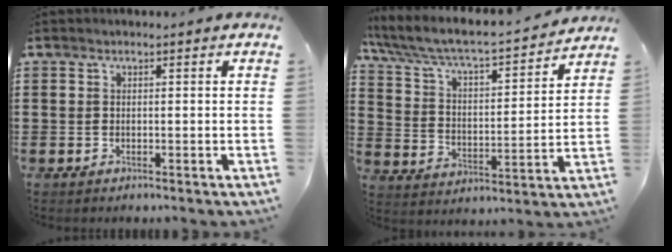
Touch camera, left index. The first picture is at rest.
{"total": 5.7, "force": [5.0, 0.6, 2.7], "torque": [-0.076, -0.042, 0.075]}